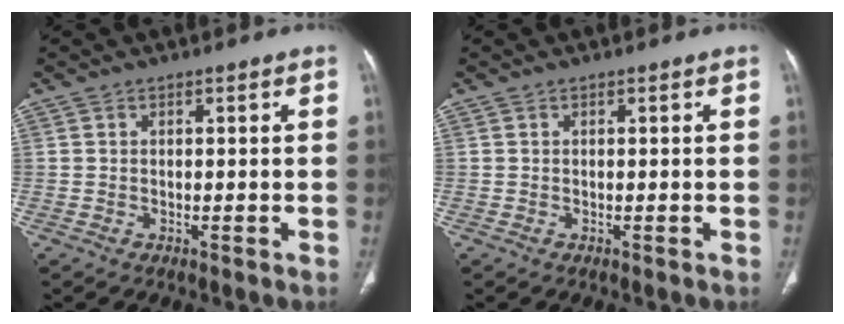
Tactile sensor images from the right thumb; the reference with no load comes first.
{"total": 0.0}